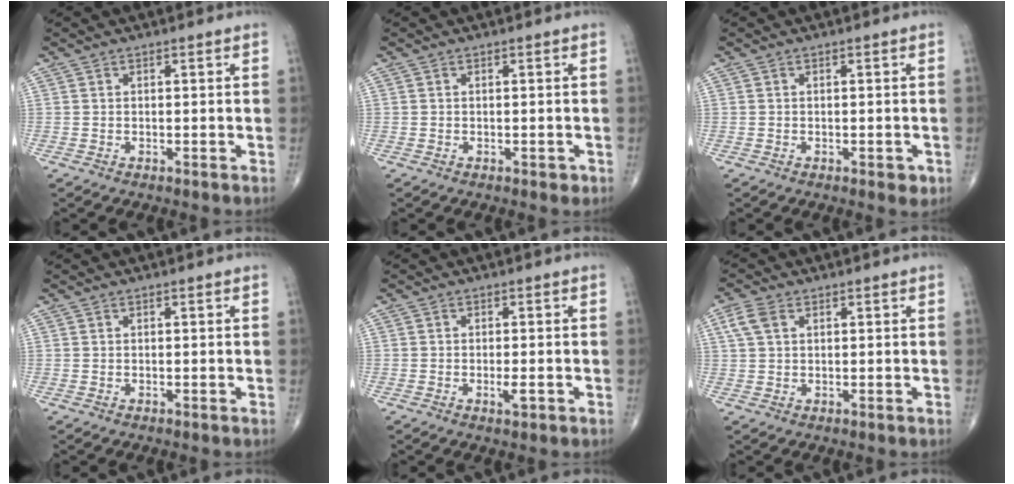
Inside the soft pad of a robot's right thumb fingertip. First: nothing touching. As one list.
[{"total": 0.8, "force": [-0.4, 0.5, 0.5], "torque": [-0.003, -0.001, -0.004]}, {"total": 1.6, "force": [-0.7, 0.8, 1.2], "torque": [-0.009, -0.001, -0.007]}, {"total": 0.0}, {"total": 2.0, "force": [-0.8, 0.6, 1.7], "torque": [-0.026, -0.001, -0.013]}, {"total": 3.8, "force": [1.4, 2.4, 2.6], "torque": [-0.062, 0.011, 0.030]}]